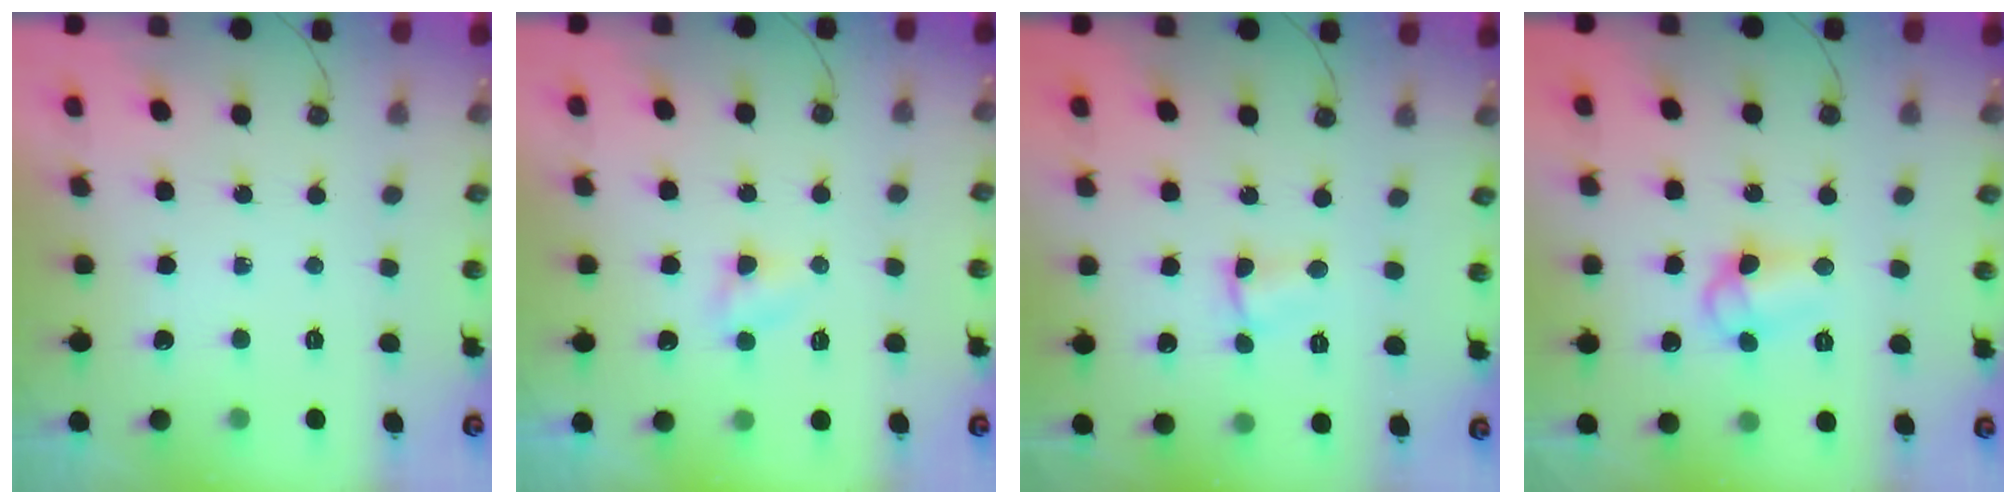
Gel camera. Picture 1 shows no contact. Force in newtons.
{"total": 2.9, "press": 2.8, "slide": 0.2}
{"total": 1.2, "press": 1.1, "slide": 0.4}
{"total": 8.2, "press": 8.1, "slide": 0.4}